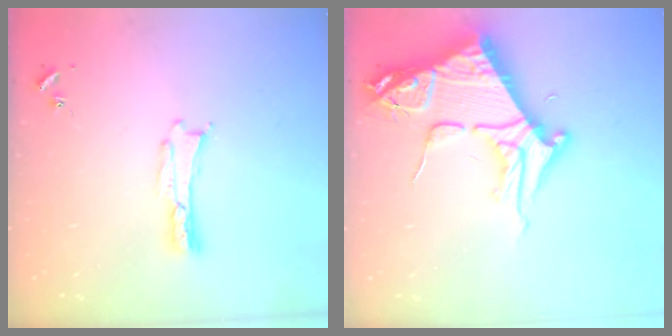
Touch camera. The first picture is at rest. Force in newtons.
{"total": 10.7, "press": 10.7, "slide": 1.2}